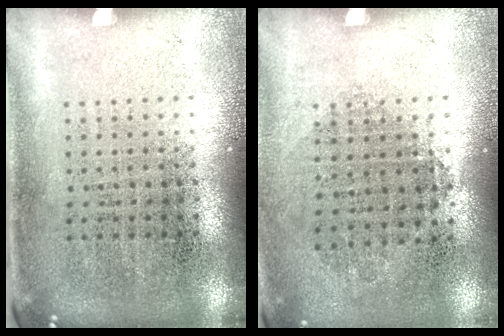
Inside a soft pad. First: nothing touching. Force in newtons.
{"total": 0.8, "press": 0.8, "slide": 0.3}